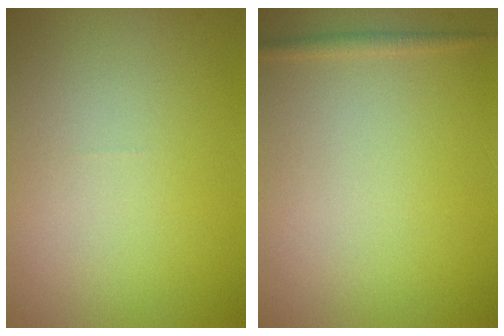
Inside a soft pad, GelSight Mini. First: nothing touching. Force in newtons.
{"total": 0.8, "press": 0.8, "slide": 0.1}